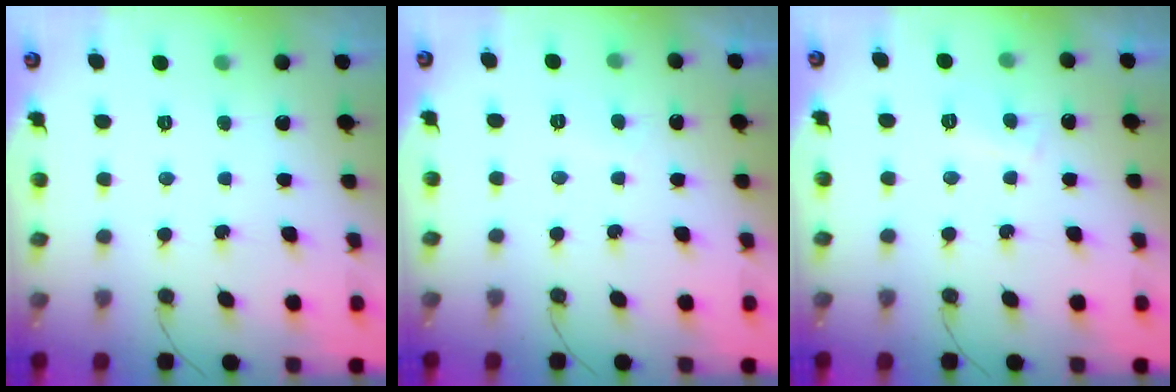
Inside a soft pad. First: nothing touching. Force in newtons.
{"total": 0.6, "press": 0.0, "slide": 0.6}
{"total": 3.2, "press": 3.2, "slide": 0.3}